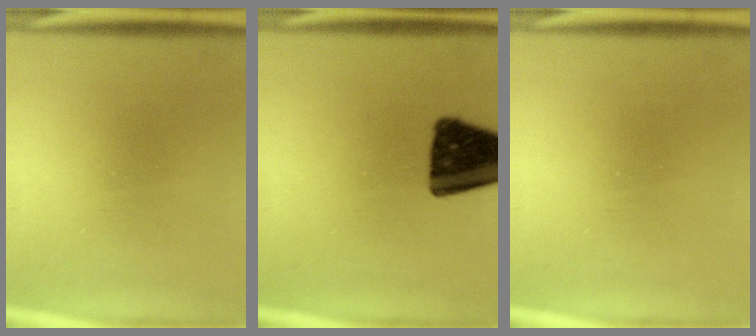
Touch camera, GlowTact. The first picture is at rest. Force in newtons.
{"total": 17.7}
{"total": 0.0}